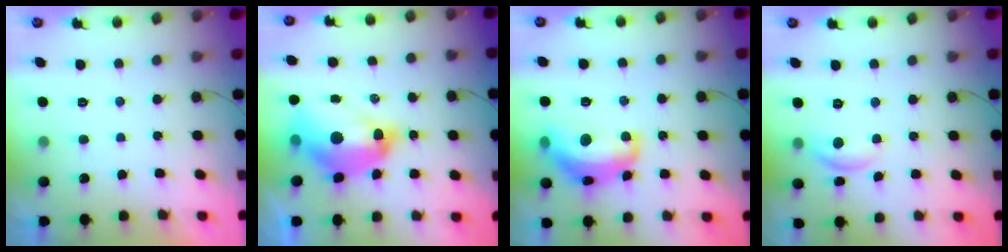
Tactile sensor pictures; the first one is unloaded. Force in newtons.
{"total": 17.0, "press": 16.9, "slide": 1.8}
{"total": 14.8, "press": 14.7, "slide": 1.3}
{"total": 8.0, "press": 8.0, "slide": 0.4}